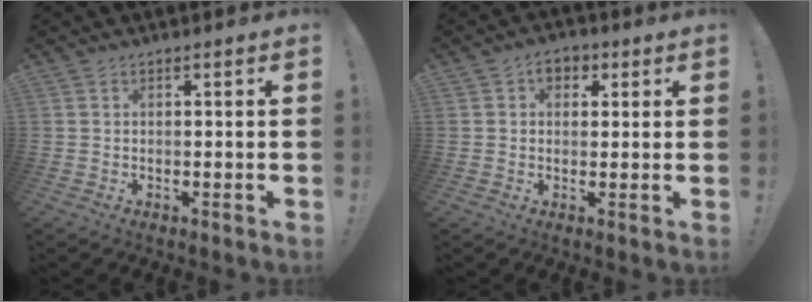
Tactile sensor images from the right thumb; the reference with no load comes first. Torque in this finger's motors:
{"motor_torque": [0.35, 0.35, 0.01, -0.01, 0.01]}